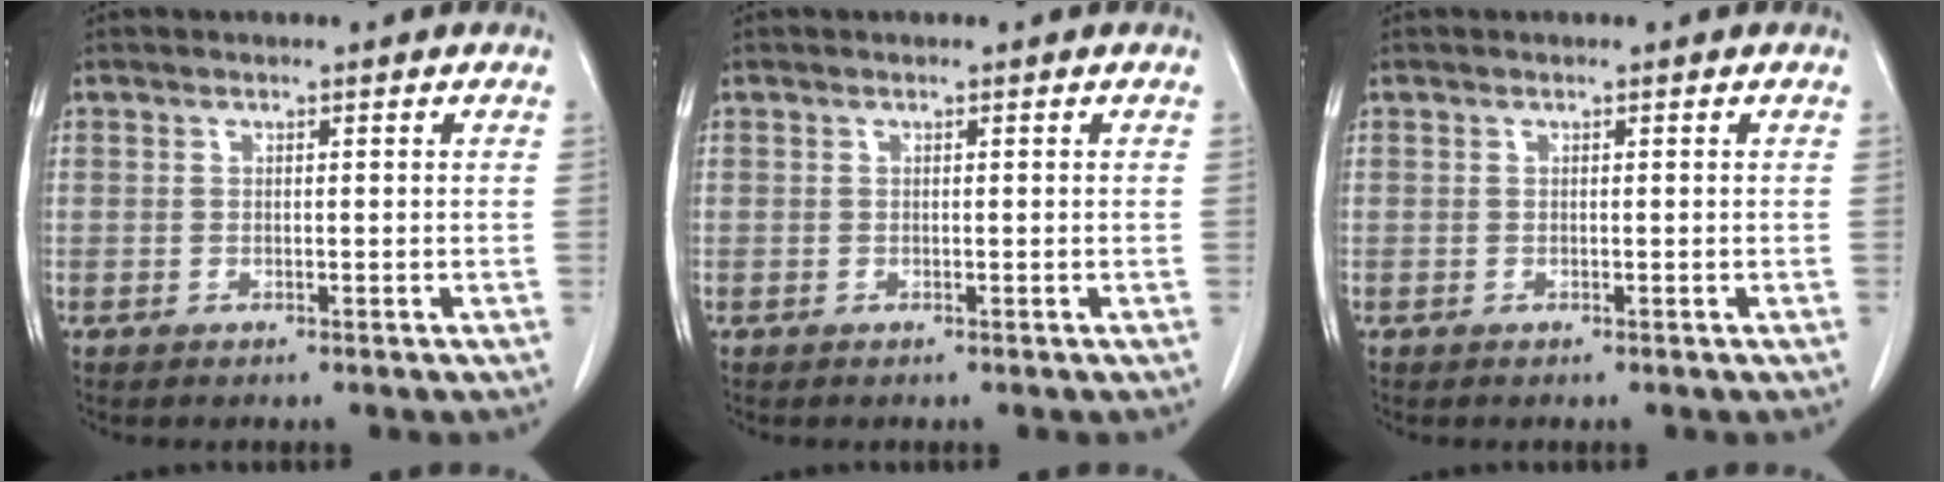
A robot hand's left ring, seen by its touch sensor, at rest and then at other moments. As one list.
[{"total": 0.0}, {"total": 0.0}]